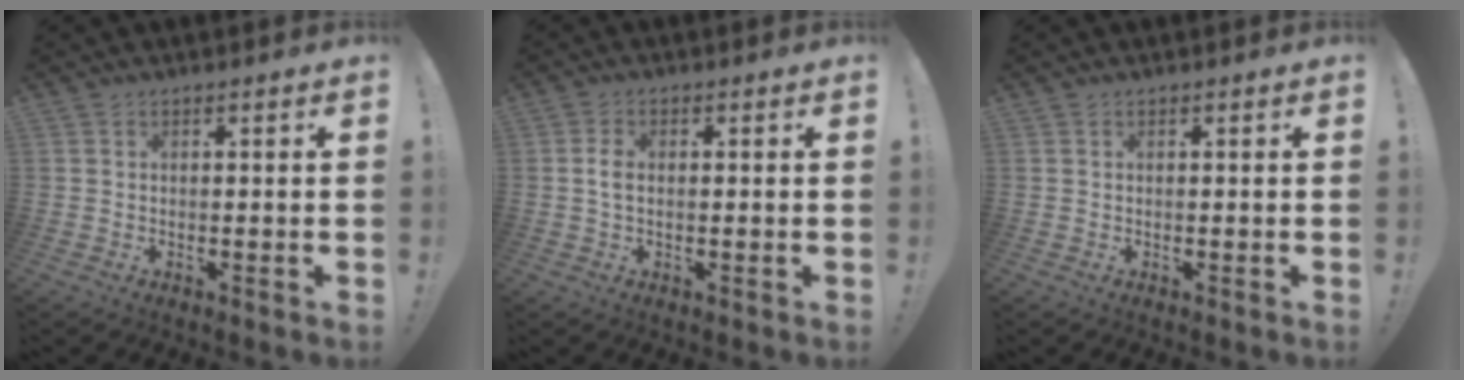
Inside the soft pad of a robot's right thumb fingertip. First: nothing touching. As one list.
[{"total": 2.8, "force": [0.0, 1.6, 2.3], "torque": [-0.039, 0.006, -0.001]}, {"total": 0.0}]